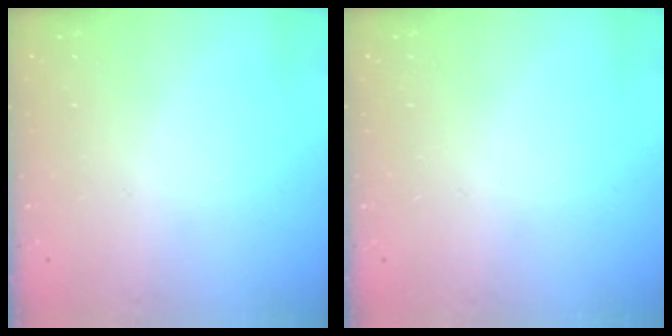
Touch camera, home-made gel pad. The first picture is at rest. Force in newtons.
{"total": 0.0}